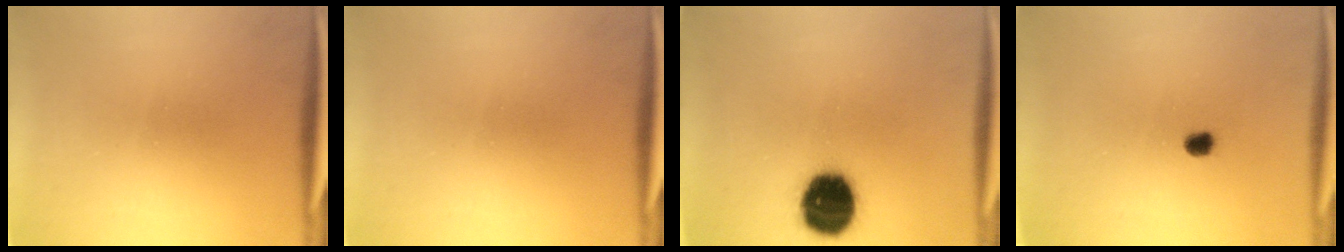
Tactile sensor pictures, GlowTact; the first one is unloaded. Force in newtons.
{"total": 0.0}
{"total": 16.3}
{"total": 1.9}